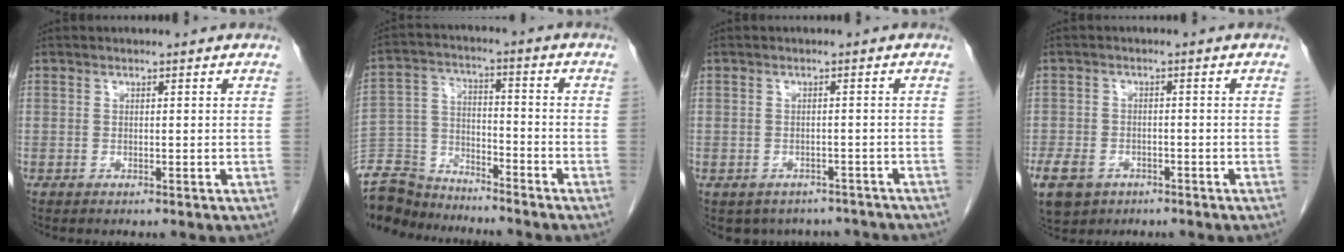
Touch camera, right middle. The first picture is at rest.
{"total": 12.0, "force": [-11.4, 3.1, 1.7], "torque": [-0.032, 0.015, -0.212]}
{"total": 7.9, "force": [-6.8, 3.9, 1.1], "torque": [-0.007, 0.014, -0.072]}
{"total": 11.6, "force": [-6.1, 8.6, 4.8], "torque": [-0.141, -0.004, -0.090]}